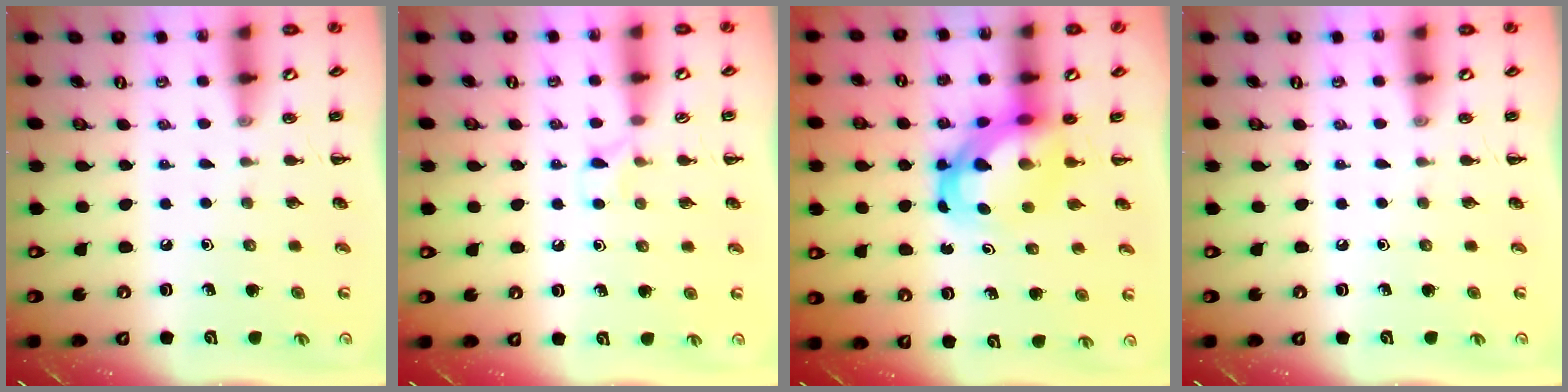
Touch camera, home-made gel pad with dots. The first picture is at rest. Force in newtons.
{"total": 5.6, "press": 5.3, "slide": 1.8}
{"total": 5.8, "press": 5.7, "slide": 1.4}
{"total": 0.0}